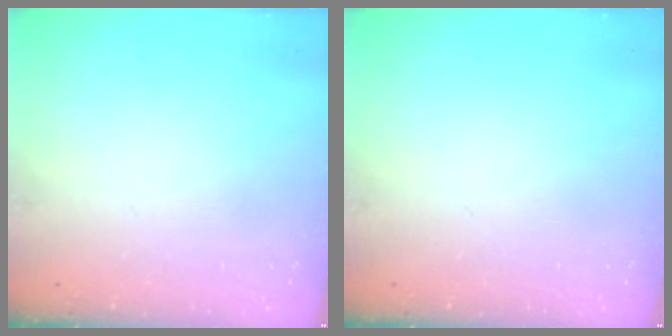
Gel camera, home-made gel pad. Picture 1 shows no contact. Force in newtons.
{"total": 0.0}